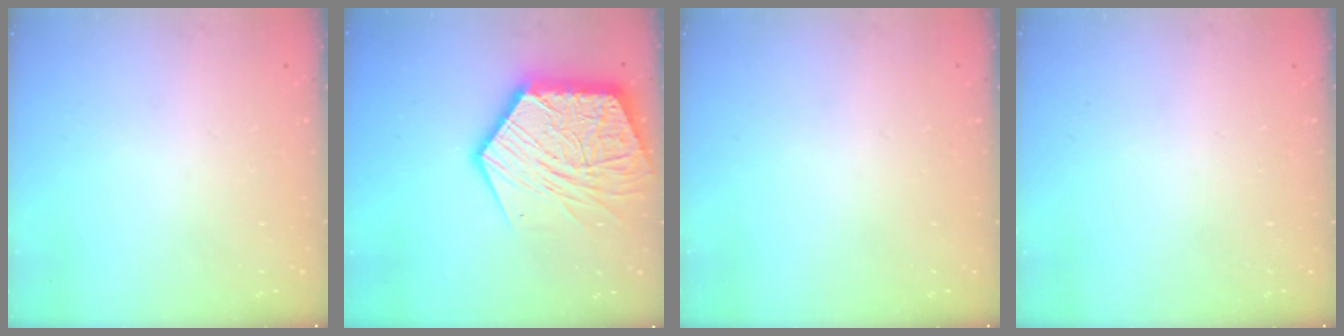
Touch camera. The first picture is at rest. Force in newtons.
{"total": 23.6, "press": 23.5, "slide": 2.3}
{"total": 0.0}
{"total": 0.0}